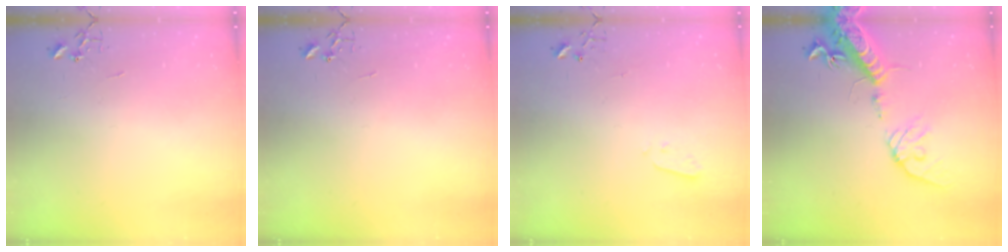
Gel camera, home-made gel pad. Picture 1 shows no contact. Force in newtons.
{"total": 0.0}
{"total": 2.9, "press": 2.8, "slide": 0.7}
{"total": 18.0, "press": 17.6, "slide": 3.8}